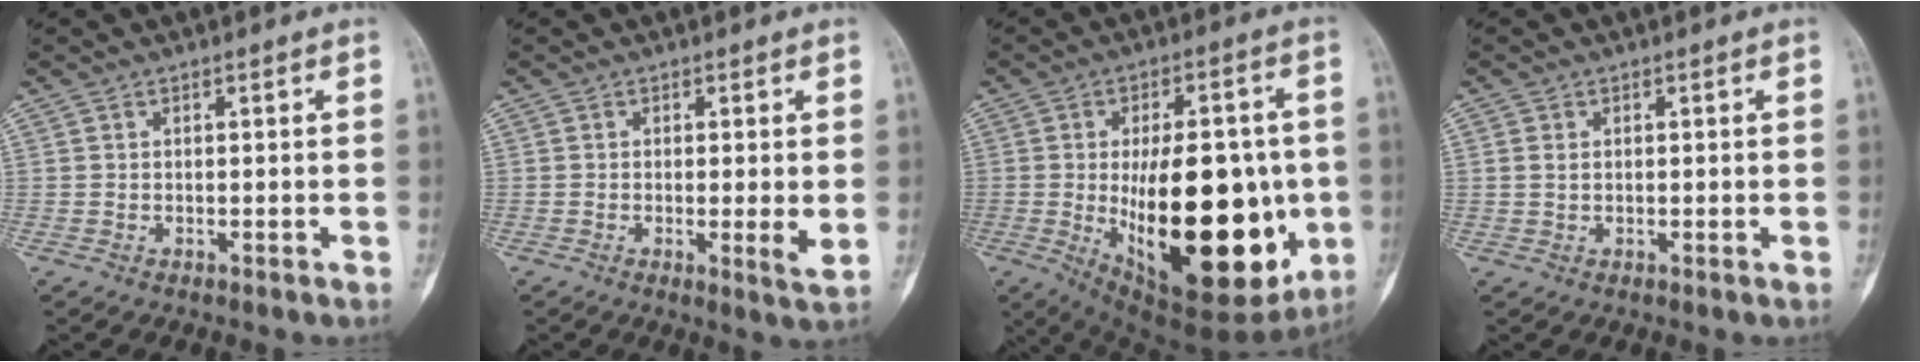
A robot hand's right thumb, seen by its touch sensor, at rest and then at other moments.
{"total": 3.7, "force": [0.0, 0.5, 3.6], "torque": [-0.065, -0.013, -0.005]}
{"total": 29.1, "force": [-4.0, 13.2, 25.7], "torque": [-0.350, -0.021, -0.031]}
{"total": 1.3, "force": [0.3, 1.0, 0.8], "torque": [-0.017, 0.000, 0.006]}